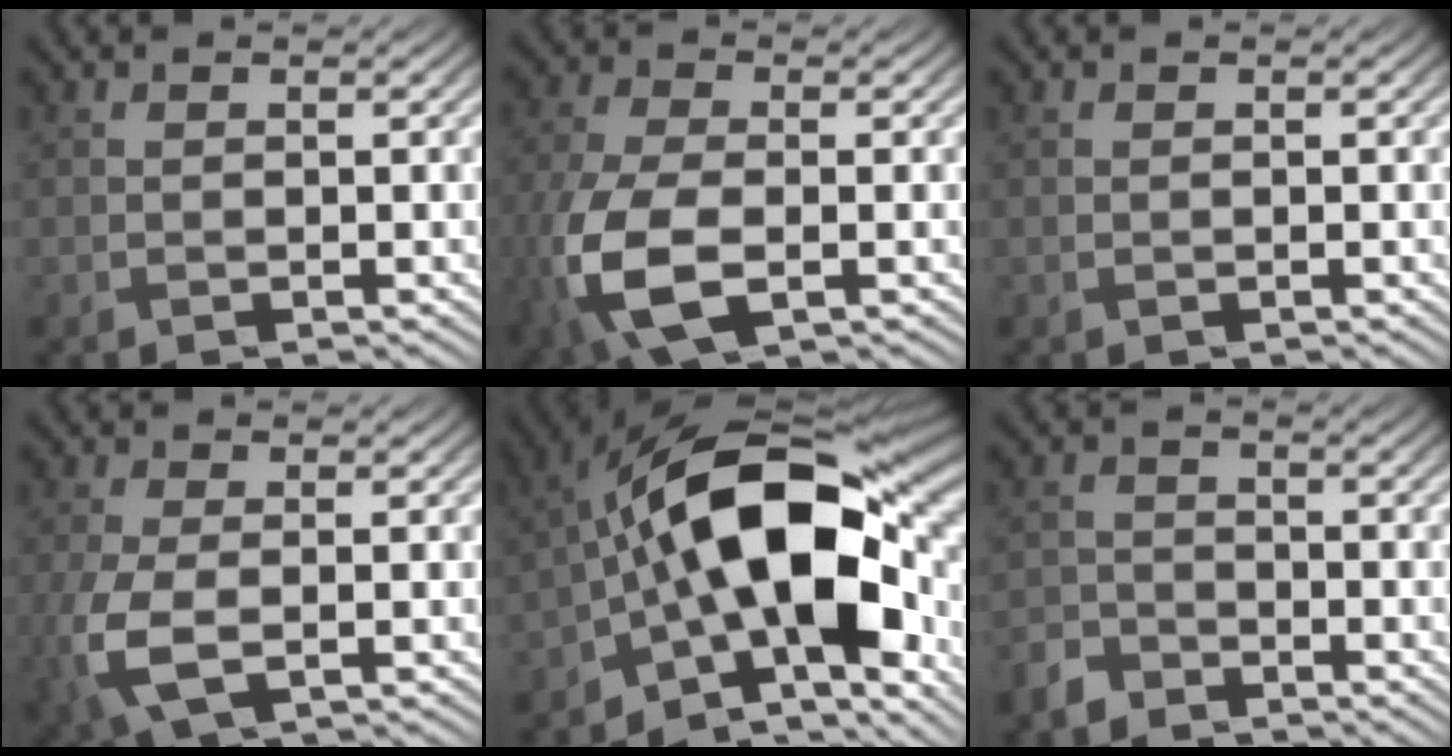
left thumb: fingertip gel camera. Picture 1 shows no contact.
{"total": 10.9, "force": [-2.9, 6.2, 8.5], "torque": [-0.246, -0.042, -0.045]}
{"total": 0.0}
{"total": 6.3, "force": [-1.4, 3.5, 5.1], "torque": [-0.146, -0.021, -0.020]}
{"total": 17.8, "force": [-3.2, 8.8, 15.1], "torque": [-0.222, 0.015, -0.070]}
{"total": 3.1, "force": [-2.6, 1.5, 0.8], "torque": [-0.019, -0.005, -0.066]}